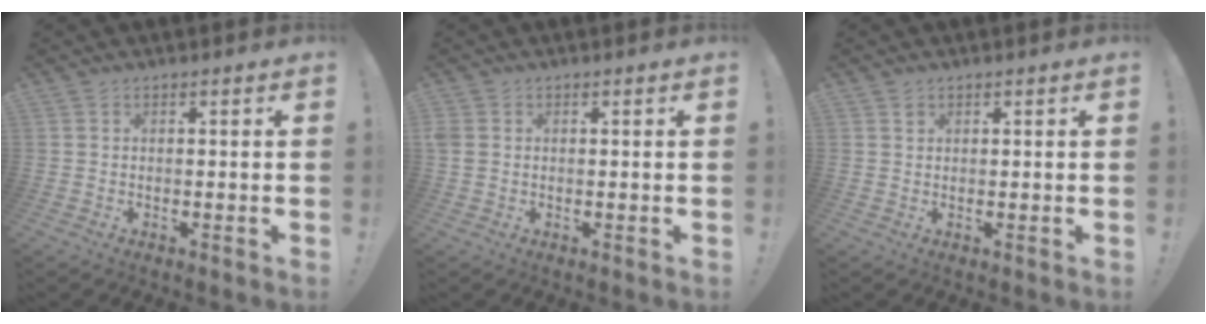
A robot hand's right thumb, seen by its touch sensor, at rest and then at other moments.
{"total": 2.6, "force": [0.4, 2.0, 1.6], "torque": [-0.028, 0.006, 0.012]}
{"total": 1.0, "force": [0.7, 0.7, 0.3], "torque": [0.009, -0.005, 0.010]}